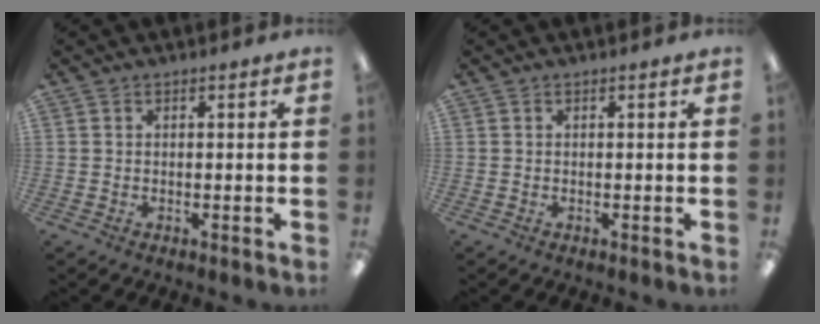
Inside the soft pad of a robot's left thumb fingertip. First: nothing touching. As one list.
[{"total": 0.0}]